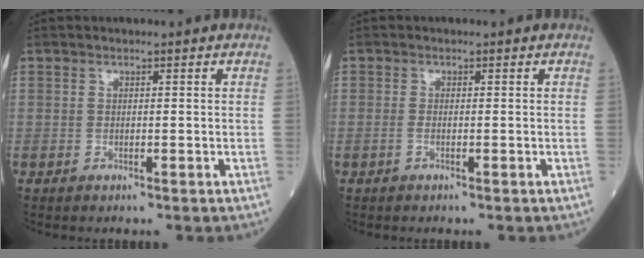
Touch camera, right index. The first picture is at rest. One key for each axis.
{"total": 0.7, "fx": -0.4, "fy": 0.0, "fz": 0.6, "tx": -0.013, "ty": 0.001, "tz": -0.008}